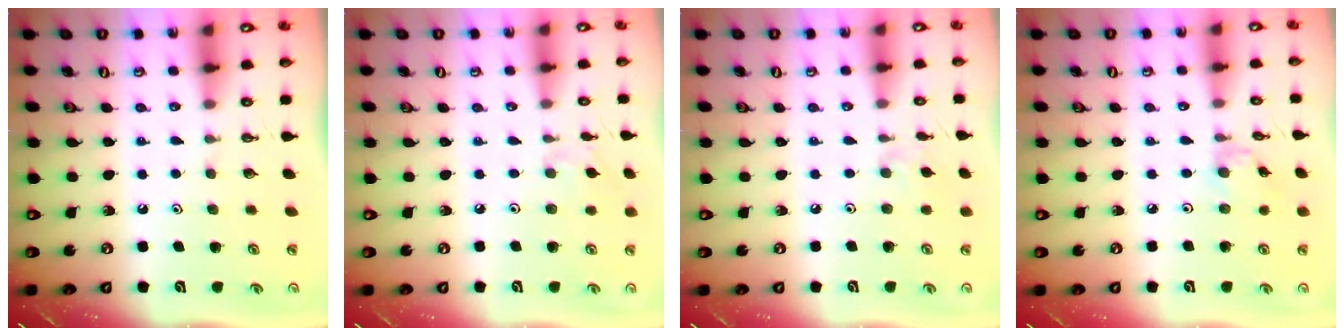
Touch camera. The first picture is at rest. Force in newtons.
{"total": 4.0, "press": 3.9, "slide": 0.6}
{"total": 1.9, "press": 1.8, "slide": 0.4}
{"total": 1.3, "press": 1.2, "slide": 0.3}